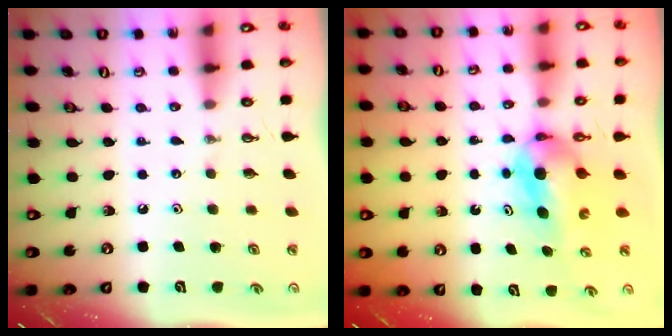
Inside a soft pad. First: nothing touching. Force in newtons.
{"total": 5.8, "press": 4.9, "slide": 3.1}